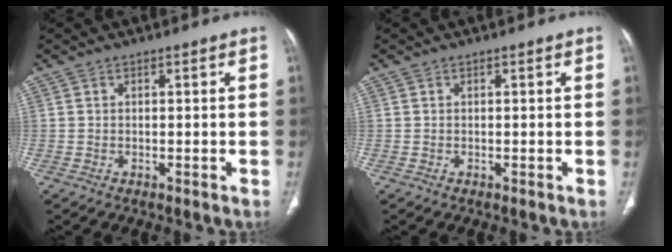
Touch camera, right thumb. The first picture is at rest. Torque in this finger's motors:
{"motor_torque": [-0.02, 0.01, -0.03, 0.00, 0.00]}